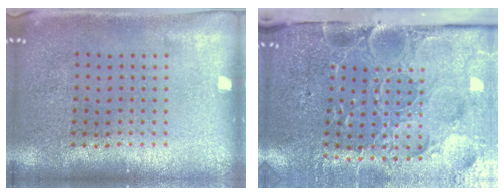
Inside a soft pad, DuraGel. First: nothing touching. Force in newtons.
{"total": 5.1, "press": 4.1, "slide": 3.0}